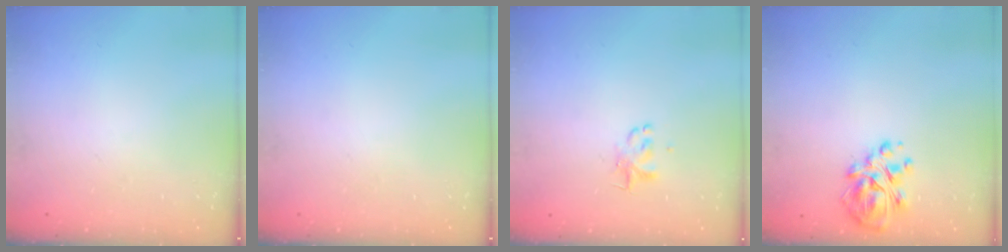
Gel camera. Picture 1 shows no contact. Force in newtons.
{"total": 0.0}
{"total": 2.6, "press": 2.6, "slide": 0.3}
{"total": 9.6, "press": 9.0, "slide": 3.1}